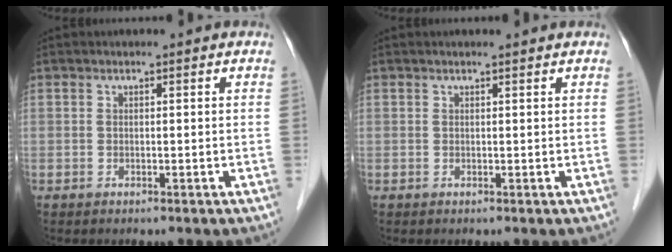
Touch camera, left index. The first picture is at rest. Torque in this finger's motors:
{"motor_torque": [0.19, -0.08, 0.03, 0.01]}